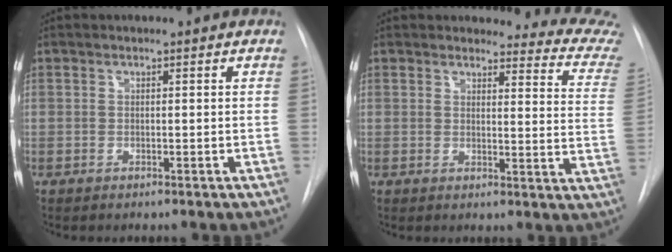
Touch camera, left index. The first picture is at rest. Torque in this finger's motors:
{"motor_torque": [0.80, -1.24, -0.04, -0.03]}